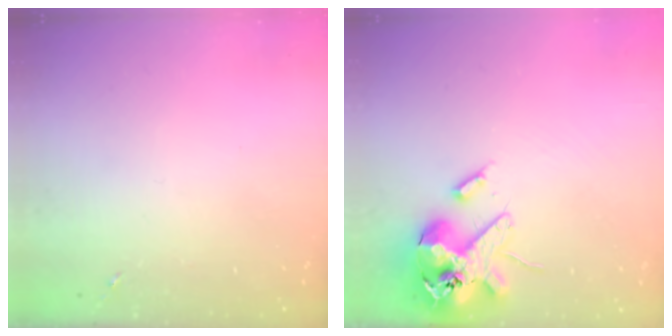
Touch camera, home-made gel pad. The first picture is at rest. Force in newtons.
{"total": 16.3, "press": 16.1, "slide": 2.7}